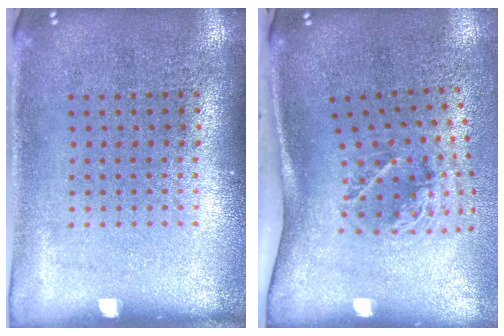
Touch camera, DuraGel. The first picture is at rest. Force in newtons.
{"total": 2.1, "press": 1.3, "slide": 1.7}